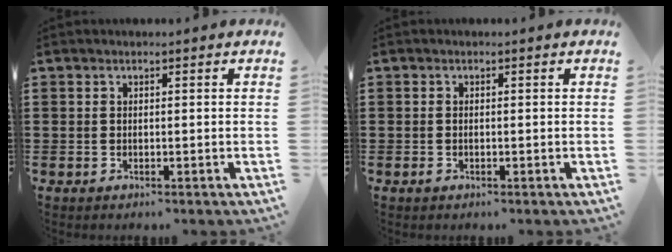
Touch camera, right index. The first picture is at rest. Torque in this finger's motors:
{"motor_torque": [1.33, 0.81, 0.06, 0.00]}